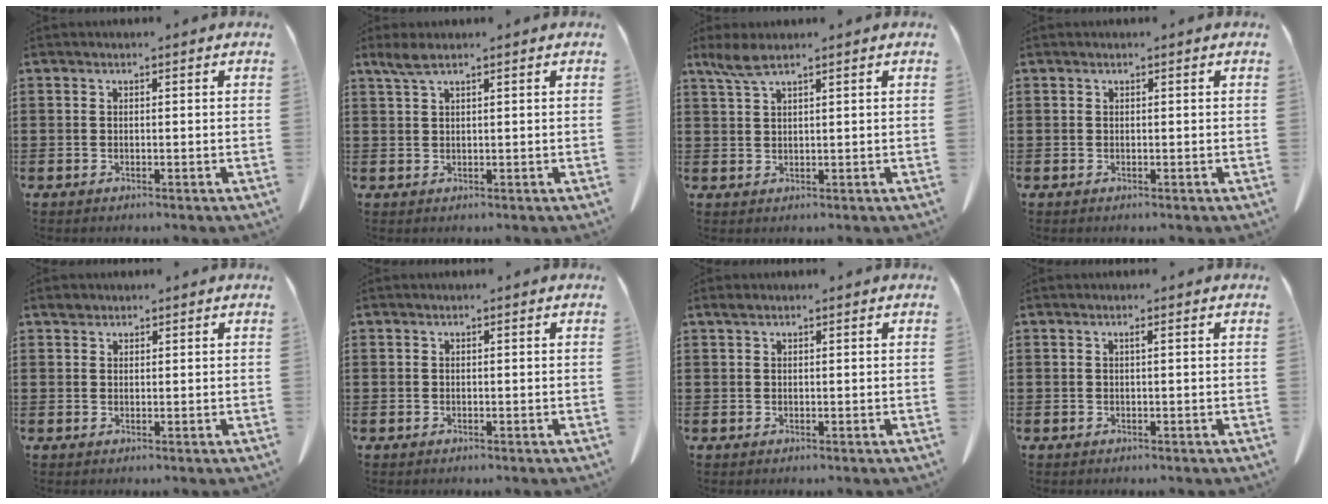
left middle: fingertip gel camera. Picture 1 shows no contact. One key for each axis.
{"total": 2.3, "fx": 1.5, "fy": 0.4, "fz": 1.7, "tx": -0.037, "ty": 0.001, "tz": 0.027}
{"total": 3.6, "fx": 2.4, "fy": 0.8, "fz": 2.6, "tx": -0.065, "ty": -0.002, "tz": 0.042}
{"total": 0.0}
{"total": 1.2, "fx": 1.0, "fy": 0.6, "fz": 0.1, "tx": -0.006, "ty": 0.003, "tz": 0.020}
{"total": 0.0}
{"total": 0.6, "fx": 0.4, "fy": 0.2, "fz": 0.4, "tx": -0.008, "ty": 0.003, "tz": 0.007}
{"total": 0.5, "fx": 0.1, "fy": 0.0, "fz": 0.5, "tx": -0.009, "ty": -0.002, "tz": 0.002}